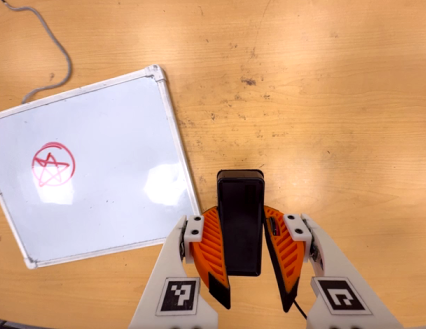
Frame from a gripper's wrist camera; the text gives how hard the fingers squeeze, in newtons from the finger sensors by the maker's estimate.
{"total": 9.2, "left": 7.6, "right": 10.8}